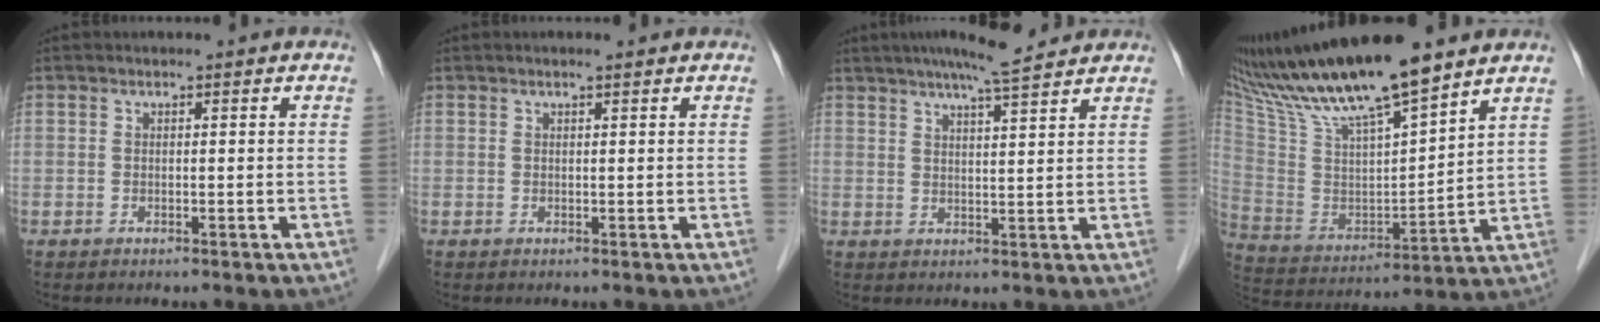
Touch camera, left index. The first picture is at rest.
{"total": 1.0, "force": [0.8, 0.1, 0.7], "torque": [-0.014, 0.007, 0.013]}
{"total": 8.7, "force": [7.4, 0.3, 4.4], "torque": [-0.071, 0.020, 0.109]}
{"total": 19.6, "force": [16.0, 1.5, 11.1], "torque": [-0.209, 0.003, 0.301]}